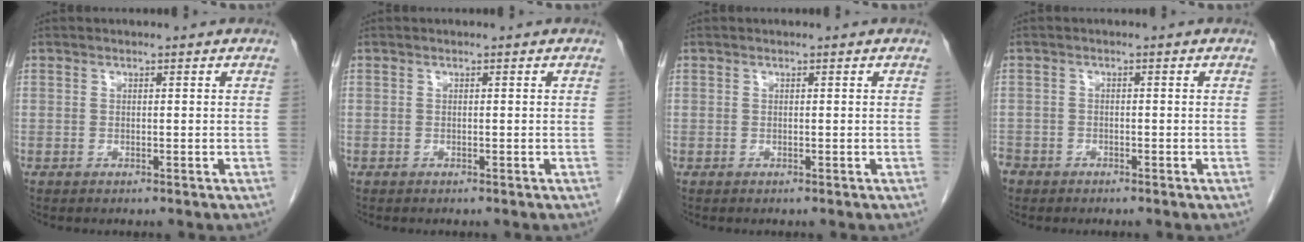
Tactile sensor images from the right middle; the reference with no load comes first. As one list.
[{"total": 0.0}, {"total": 0.0}, {"total": 3.9, "force": [-2.9, 2.6, 0.7], "torque": [-0.020, 0.002, -0.057]}]